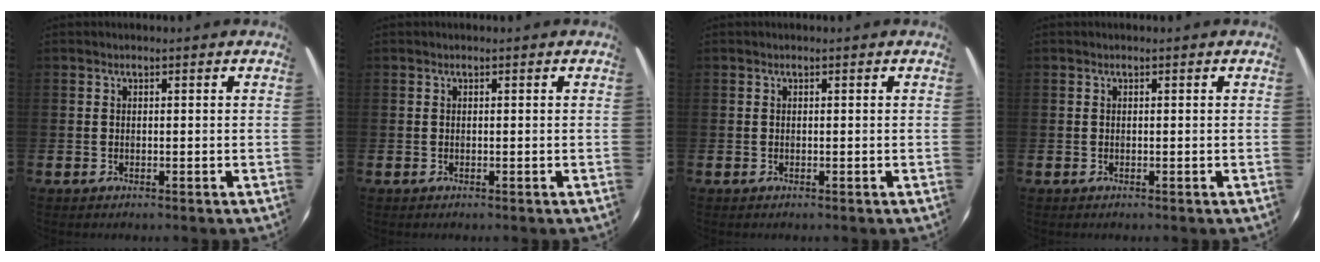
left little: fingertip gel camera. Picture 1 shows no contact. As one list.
[{"total": 0.0}, {"total": 0.0}, {"total": 0.0}]